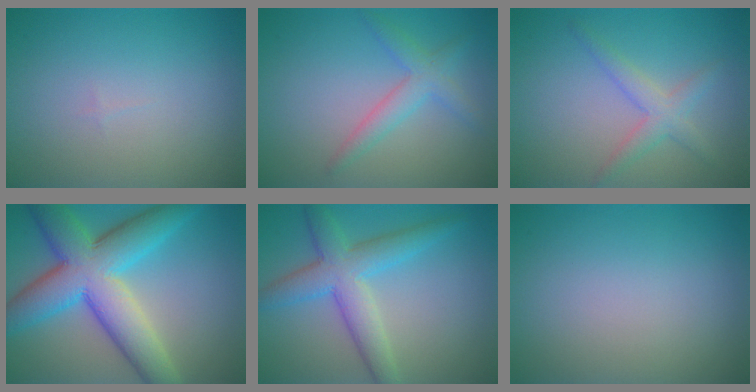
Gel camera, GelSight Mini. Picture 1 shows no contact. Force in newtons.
{"total": 2.6, "press": 2.6, "slide": 0.1}
{"total": 1.9, "press": 1.9, "slide": 0.1}
{"total": 11.0, "press": 11.0, "slide": 0.4}
{"total": 5.4, "press": 5.4, "slide": 0.1}
{"total": 0.0}